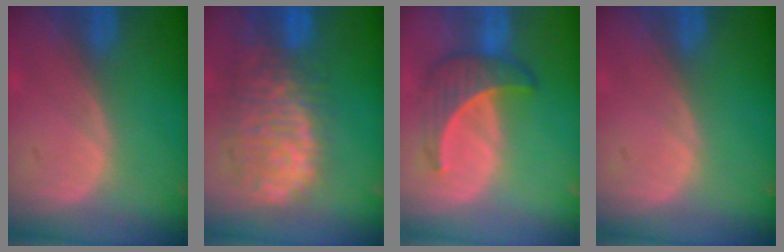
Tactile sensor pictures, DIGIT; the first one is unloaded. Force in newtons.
{"total": 11.5, "press": 9.7, "slide": 6.3}
{"total": 6.3, "press": 6.0, "slide": 1.9}
{"total": 0.0}